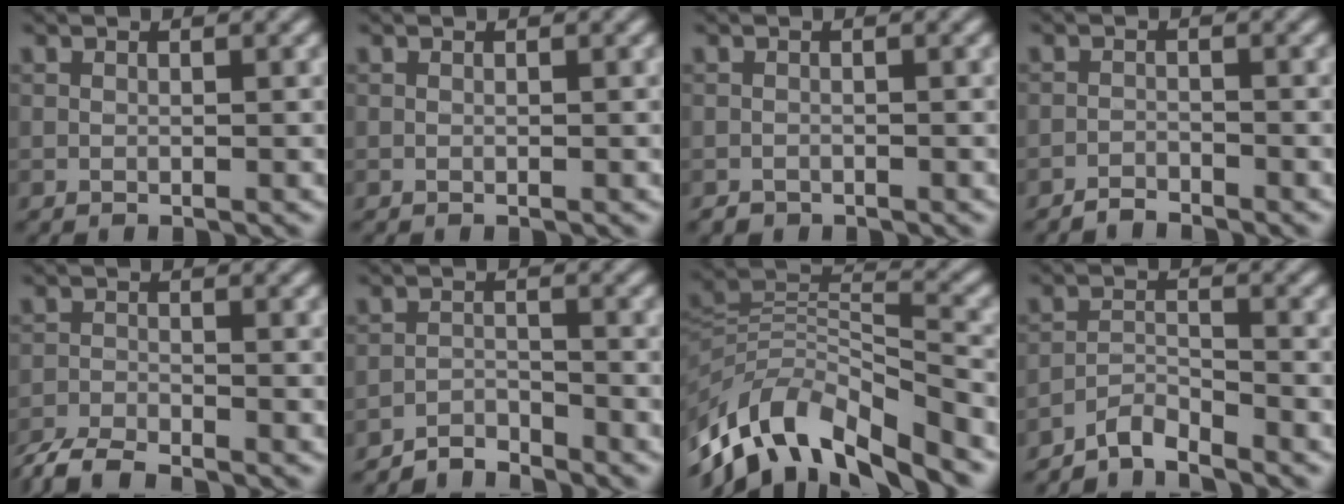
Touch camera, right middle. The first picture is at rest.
{"total": 0.0}
{"total": 1.1, "force": [-1.0, 0.0, -0.5], "torque": [0.000, 0.006, -0.011]}
{"total": 1.4, "force": [-1.4, -0.1, -0.4], "torque": [0.007, 0.012, -0.023]}
{"total": 4.3, "force": [-4.1, 0.5, 1.2], "torque": [-0.032, -0.003, -0.077]}
{"total": 2.4, "force": [-2.4, 0.0, -0.3], "torque": [0.005, 0.013, -0.045]}
{"total": 10.3, "force": [-6.2, 4.1, 7.1], "torque": [-0.144, 0.018, -0.107]}
{"total": 2.8, "force": [-2.8, 0.0, 0.3], "torque": [-0.006, 0.011, -0.054]}